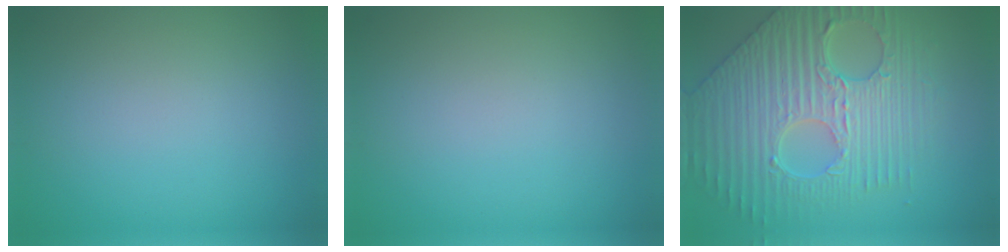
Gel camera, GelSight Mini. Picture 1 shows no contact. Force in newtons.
{"total": 0.0}
{"total": 7.3, "press": 6.1, "slide": 4.0}